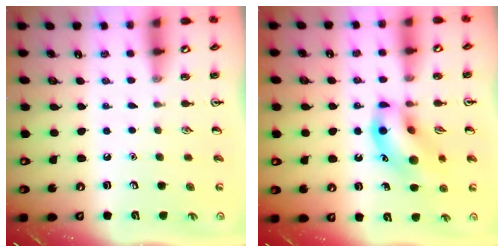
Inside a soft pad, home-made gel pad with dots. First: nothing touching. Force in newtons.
{"total": 12.6, "press": 12.4, "slide": 2.1}